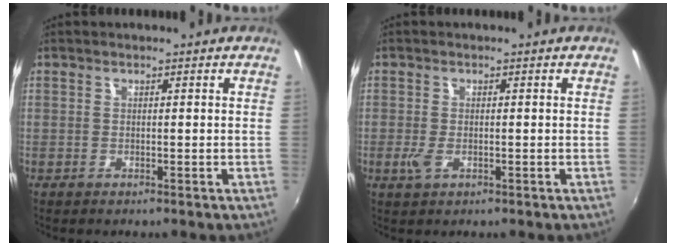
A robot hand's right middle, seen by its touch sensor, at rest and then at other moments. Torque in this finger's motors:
{"motor_torque": [0.44, -0.52, 0.11, 0.05]}